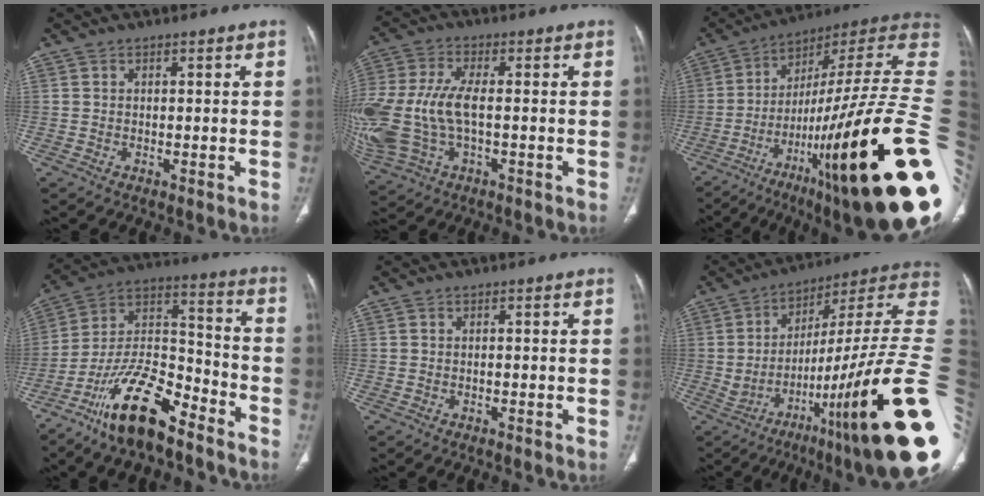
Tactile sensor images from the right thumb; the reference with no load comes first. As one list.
[{"total": 18.8, "force": [-1.9, 10.4, 15.5], "torque": [-0.404, 0.003, -0.020]}, {"total": 41.3, "force": [-8.0, 9.2, 39.4], "torque": [-0.477, 0.056, -0.125]}, {"total": 17.8, "force": [-12.2, 6.3, 11.4], "torque": [-0.196, 0.082, -0.221]}, {"total": 0.0}, {"total": 34.7, "force": [-5.6, 6.4, 33.7], "torque": [-0.383, 0.037, -0.089]}]